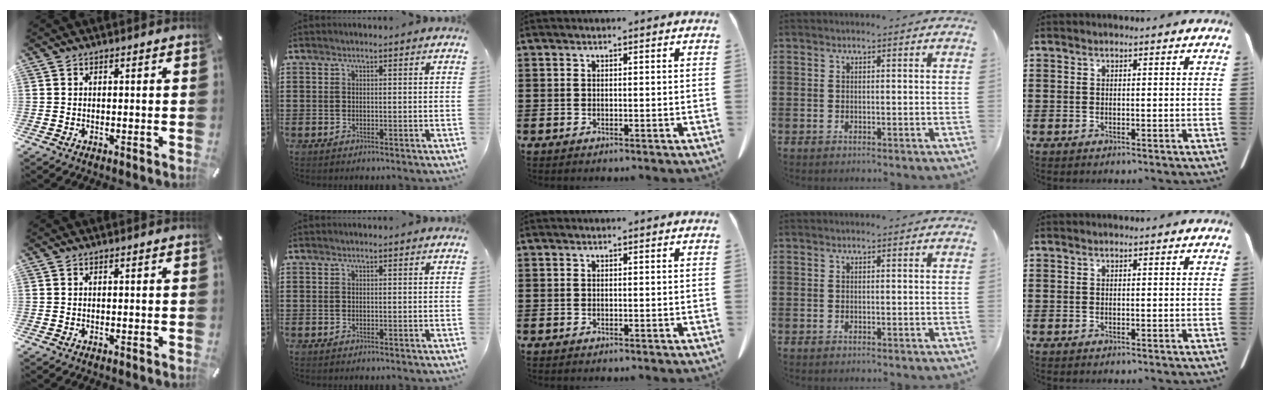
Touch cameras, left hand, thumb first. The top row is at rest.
{}